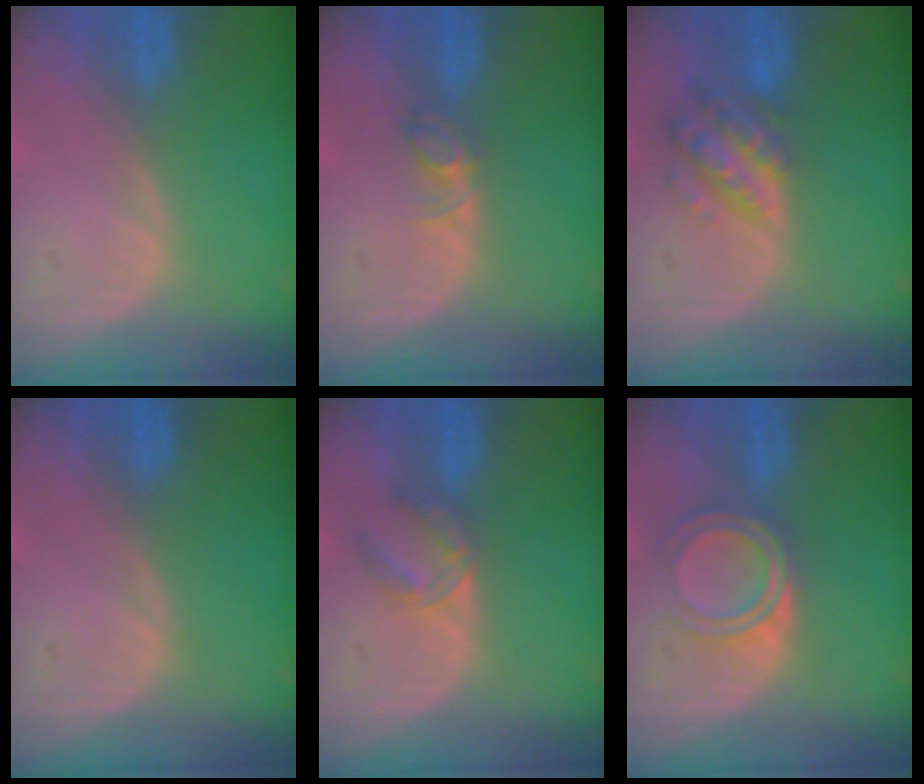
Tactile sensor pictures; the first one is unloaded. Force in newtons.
{"total": 2.5, "press": 2.5, "slide": 0.4}
{"total": 6.3, "press": 5.7, "slide": 2.7}
{"total": 0.0}
{"total": 3.8, "press": 3.6, "slide": 1.0}
{"total": 5.3, "press": 4.9, "slide": 2.1}